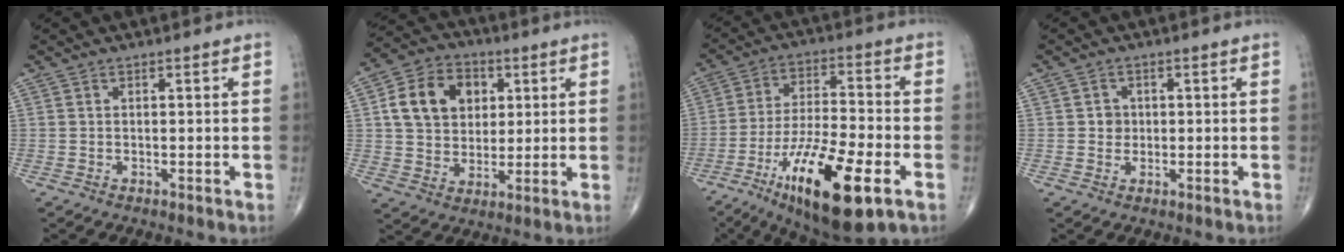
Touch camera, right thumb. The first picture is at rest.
{"total": 13.5, "force": [3.5, 10.5, 7.7], "torque": [-0.102, 0.001, 0.059]}
{"total": 20.4, "force": [-9.2, 5.9, 17.2], "torque": [-0.316, 0.020, -0.150]}
{"total": 2.4, "force": [0.1, 2.2, 0.9], "torque": [0.001, 0.005, 0.000]}